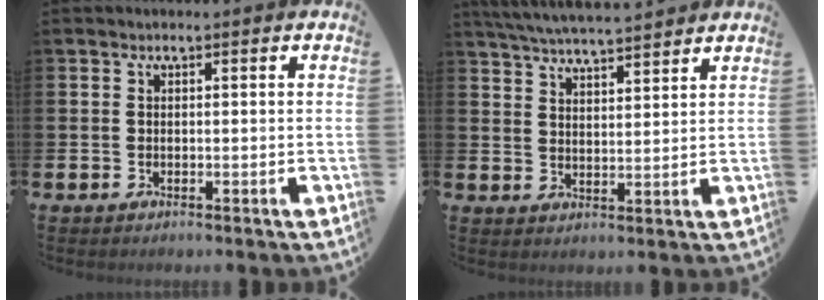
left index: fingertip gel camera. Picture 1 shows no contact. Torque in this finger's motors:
{"motor_torque": [0.29, -0.43, 0.59, 0.21]}